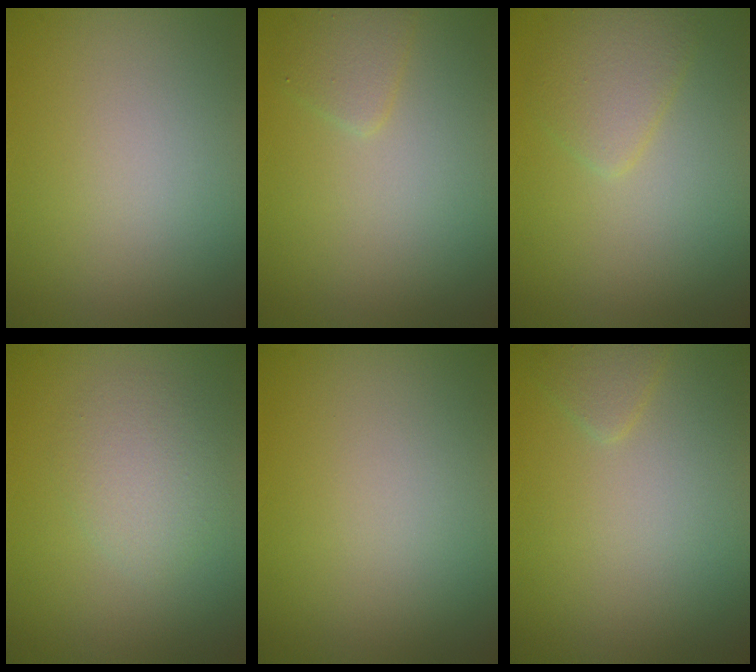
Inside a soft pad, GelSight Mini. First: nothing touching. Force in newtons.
{"total": 1.6, "press": 1.6, "slide": 0.1}
{"total": 2.4, "press": 2.4, "slide": 0.1}
{"total": 2.3, "press": 2.3, "slide": 0.1}
{"total": 0.0}
{"total": 1.2, "press": 1.2, "slide": 0.1}